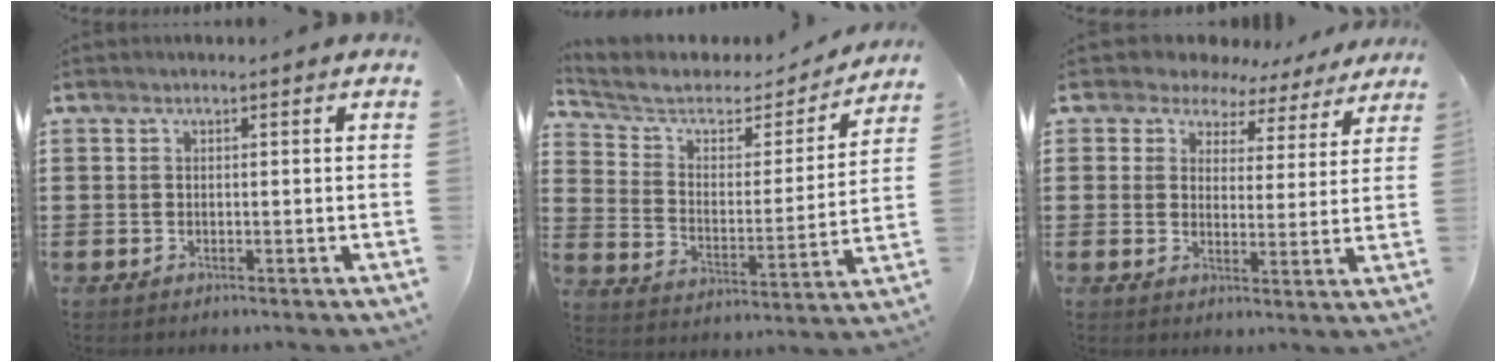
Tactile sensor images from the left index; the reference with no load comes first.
{"total": 5.5, "force": [4.3, 2.6, 2.1], "torque": [-0.069, -0.023, 0.069]}
{"total": 5.1, "force": [4.4, 2.5, 0.6], "torque": [-0.041, -0.020, 0.077]}